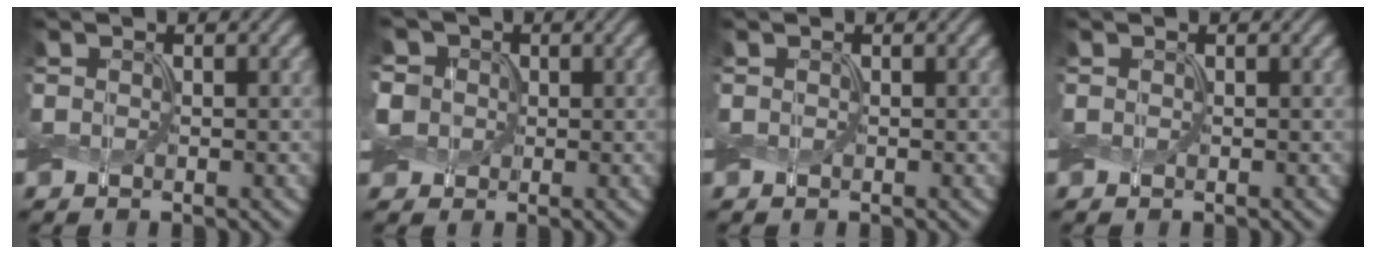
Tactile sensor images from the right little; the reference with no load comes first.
{"total": 5.7, "force": [2.3, 4.7, 2.3], "torque": [-0.072, 0.017, 0.025]}
{"total": 0.0}
{"total": 0.0}